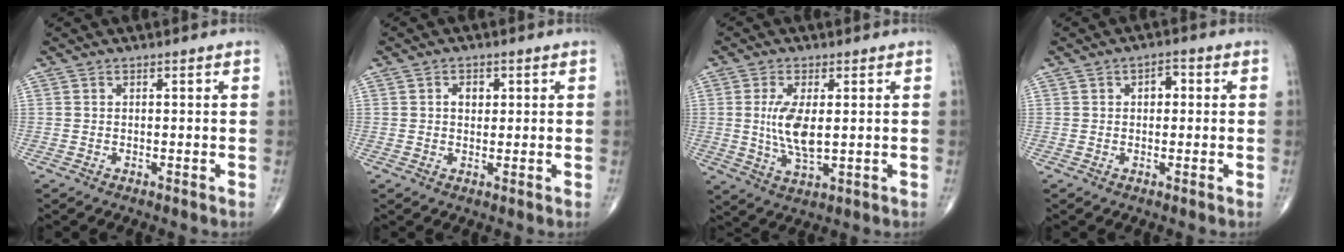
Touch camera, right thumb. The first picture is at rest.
{"total": 2.5, "force": [0.7, 1.9, 1.6], "torque": [-0.013, 0.000, 0.008]}
{"total": 8.1, "force": [0.7, 3.3, 7.3], "torque": [-0.148, -0.016, 0.019]}
{"total": 2.9, "force": [0.5, 2.0, 2.1], "torque": [-0.016, 0.009, 0.002]}